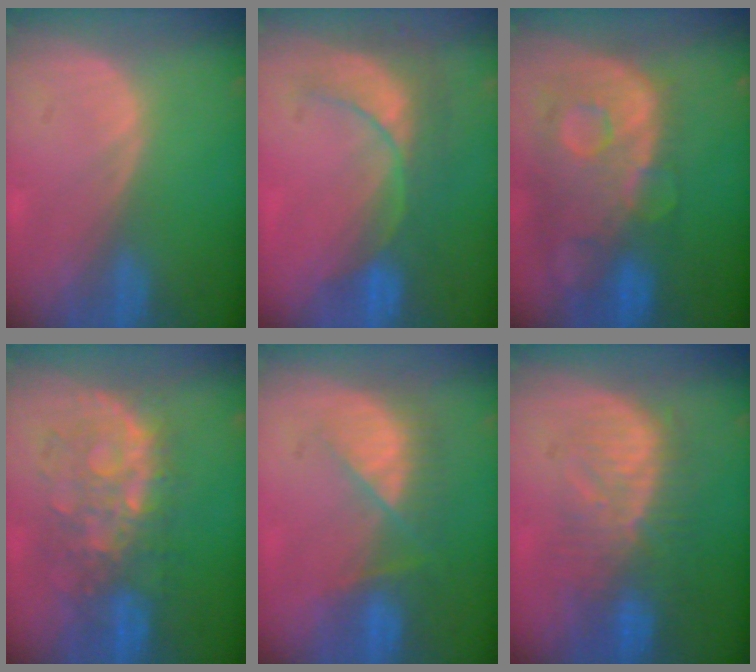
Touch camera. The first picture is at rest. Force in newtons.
{"total": 9.1, "press": 7.9, "slide": 4.5}
{"total": 12.9, "press": 10.6, "slide": 7.3}
{"total": 9.1, "press": 8.6, "slide": 2.9}
{"total": 7.6, "press": 6.9, "slide": 3.1}
{"total": 9.9, "press": 9.1, "slide": 3.9}